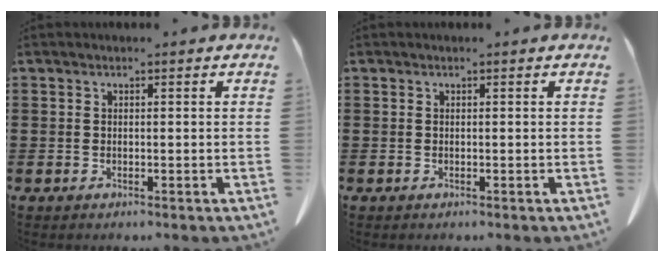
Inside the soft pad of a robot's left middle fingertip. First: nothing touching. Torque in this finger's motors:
{"motor_torque": [-0.03, 0.03, -0.02, 0.00]}